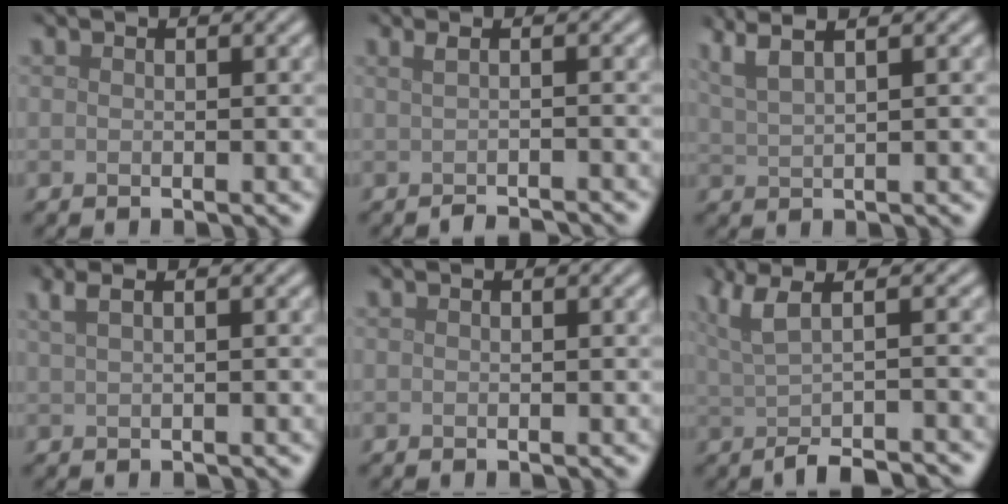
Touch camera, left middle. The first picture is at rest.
{"total": 2.0, "force": [-0.8, 0.6, 1.7], "torque": [-0.016, -0.007, -0.017]}
{"total": 4.3, "force": [3.0, 1.2, 2.8], "torque": [-0.051, 0.023, 0.037]}
{"total": 2.4, "force": [1.5, 0.9, 1.7], "torque": [-0.027, 0.004, 0.017]}
{"total": 0.0}
{"total": 5.5, "force": [-0.4, 1.8, 5.2], "torque": [-0.072, -0.003, -0.014]}